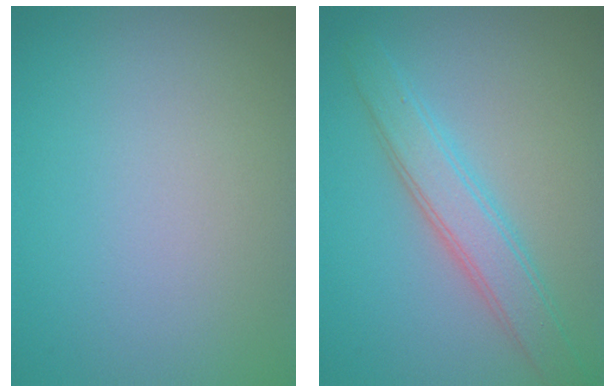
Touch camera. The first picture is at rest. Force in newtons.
{"total": 3.9, "press": 3.9, "slide": 0.1}